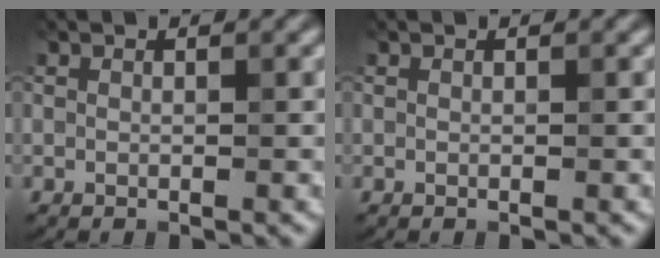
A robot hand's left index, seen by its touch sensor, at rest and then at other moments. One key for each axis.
{"total": 0.0}